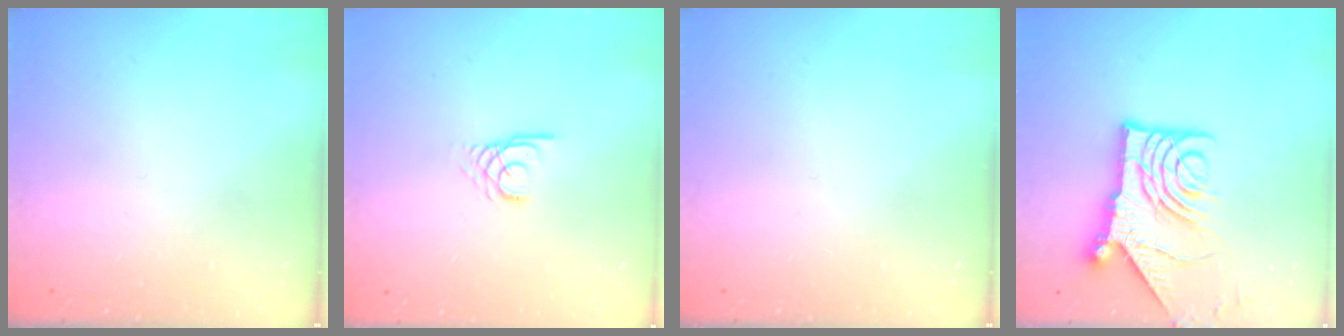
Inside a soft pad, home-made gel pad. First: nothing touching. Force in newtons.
{"total": 2.2, "press": 2.2, "slide": 0.2}
{"total": 0.0}
{"total": 15.5, "press": 15.4, "slide": 1.7}